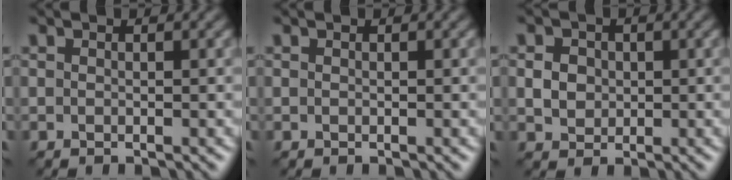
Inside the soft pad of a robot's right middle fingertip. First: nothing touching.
{"total": 0.0}
{"total": 2.2, "force": [0.1, 1.9, 1.0], "torque": [-0.020, -0.003, 0.003]}